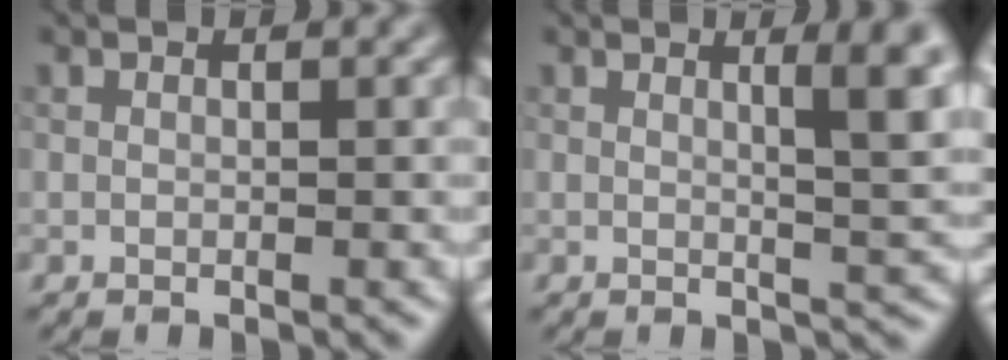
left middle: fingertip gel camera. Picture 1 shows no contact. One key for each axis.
{"total": 4.5, "fx": 1.5, "fy": 1.0, "fz": 4.1, "tx": -0.046, "ty": 0.000, "tz": 0.020}